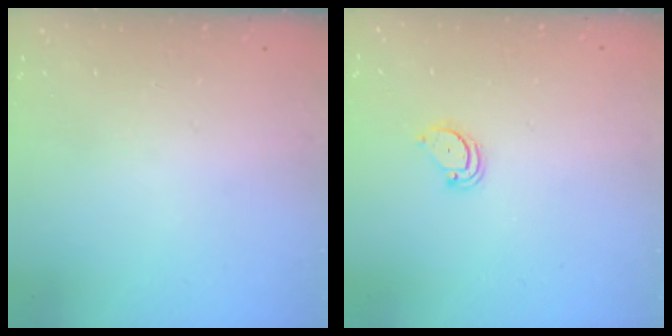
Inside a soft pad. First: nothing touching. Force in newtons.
{"total": 2.6, "press": 2.6, "slide": 0.2}